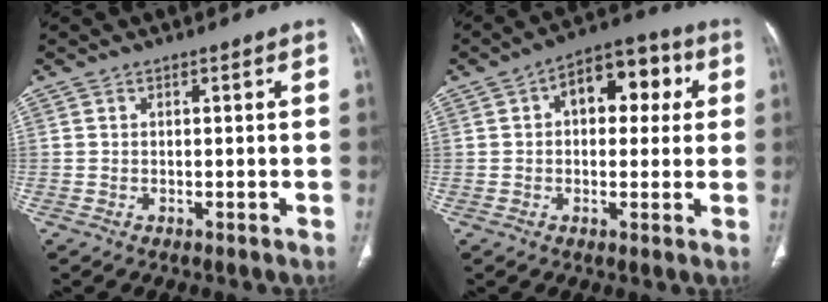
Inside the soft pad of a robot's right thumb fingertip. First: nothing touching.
{"total": 11.4, "force": [2.7, 6.9, 8.7], "torque": [-0.081, 0.025, 0.030]}